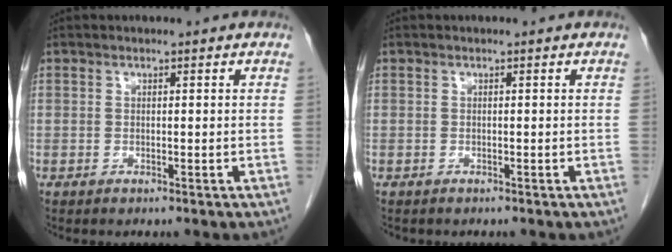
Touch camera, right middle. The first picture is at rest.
{"total": 0.7, "force": [-0.6, 0.3, 0.2], "torque": [-0.009, 0.000, -0.009]}